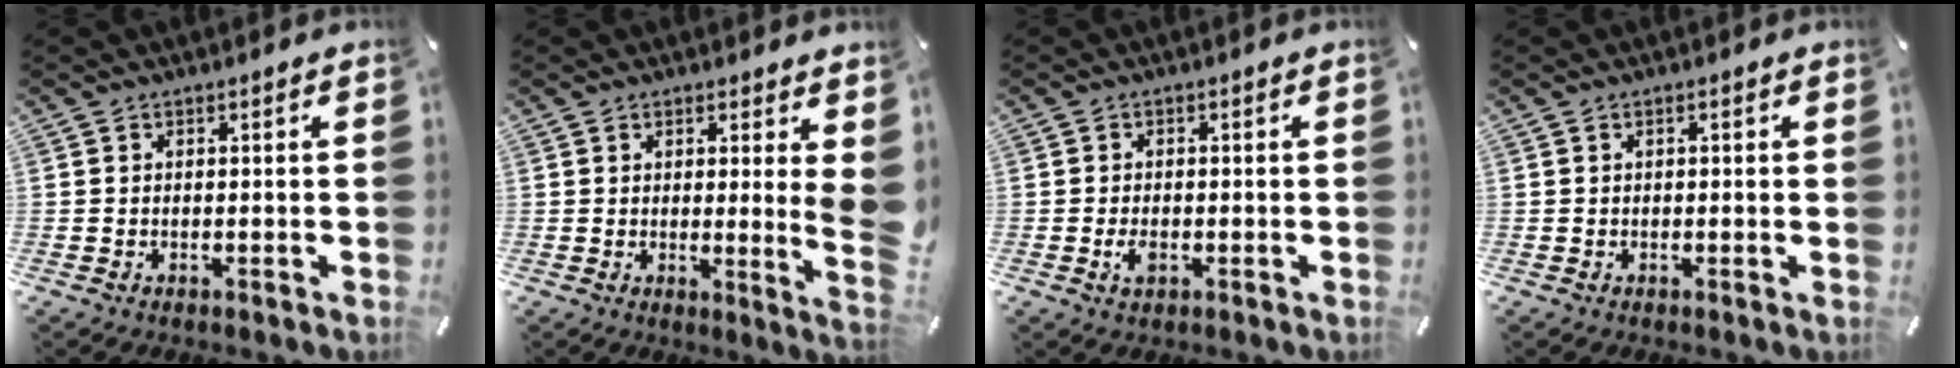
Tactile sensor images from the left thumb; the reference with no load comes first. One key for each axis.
{"total": 7.0, "fx": 1.7, "fy": 0.2, "fz": 6.8, "tx": -0.087, "ty": -0.039, "tz": 0.029}
{"total": 2.4, "fx": -0.8, "fy": 1.5, "fz": 1.7, "tx": -0.045, "ty": -0.003, "tz": -0.017}
{"total": 0.9, "fx": 0.1, "fy": 0.1, "fz": 0.9, "tx": -0.016, "ty": -0.002, "tz": 0.001}